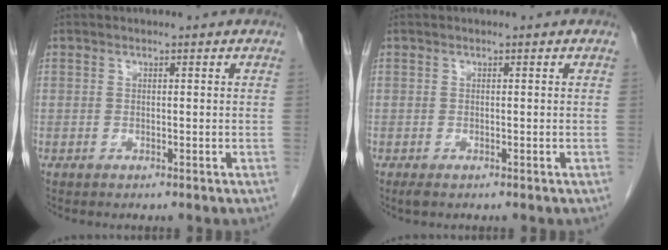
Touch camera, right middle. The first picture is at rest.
{"total": 1.1, "force": [-0.6, 0.4, 0.7], "torque": [-0.012, -0.002, -0.006]}